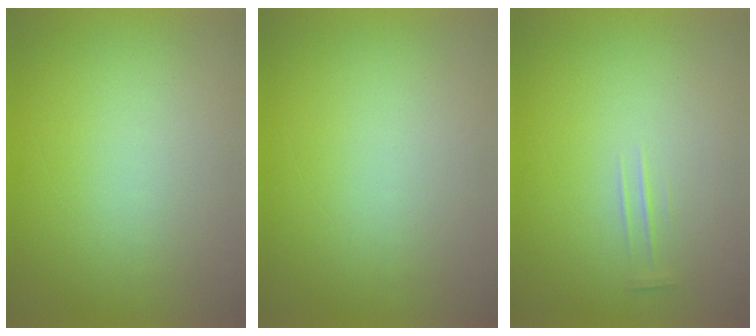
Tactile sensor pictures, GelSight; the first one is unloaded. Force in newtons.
{"total": 0.0}
{"total": 1.1}